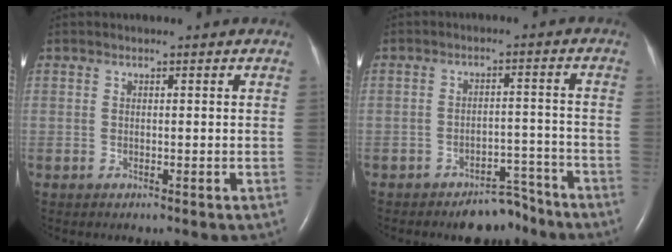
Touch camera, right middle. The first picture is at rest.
{"total": 5.4, "force": [-4.8, 2.1, 1.3], "torque": [-0.011, 0.012, -0.071]}